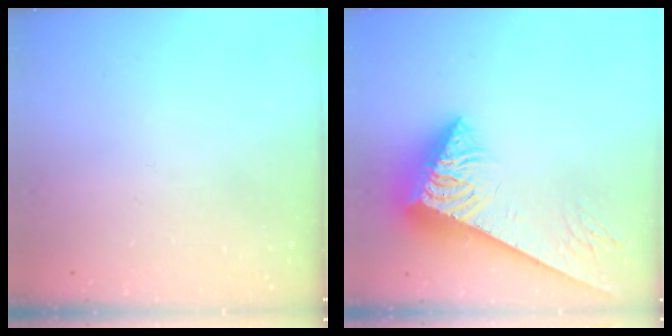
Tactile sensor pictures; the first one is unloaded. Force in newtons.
{"total": 7.8, "press": 7.7, "slide": 1.0}